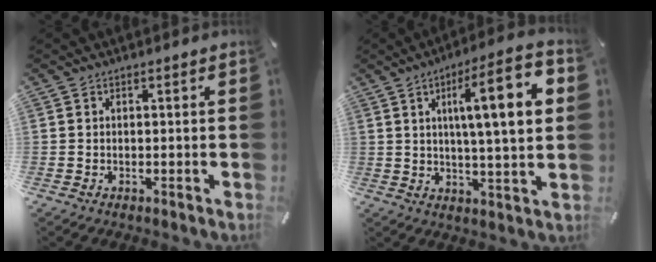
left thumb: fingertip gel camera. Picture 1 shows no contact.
{"total": 16.6, "force": [4.9, 3.2, 15.6], "torque": [-0.237, -0.011, 0.063]}